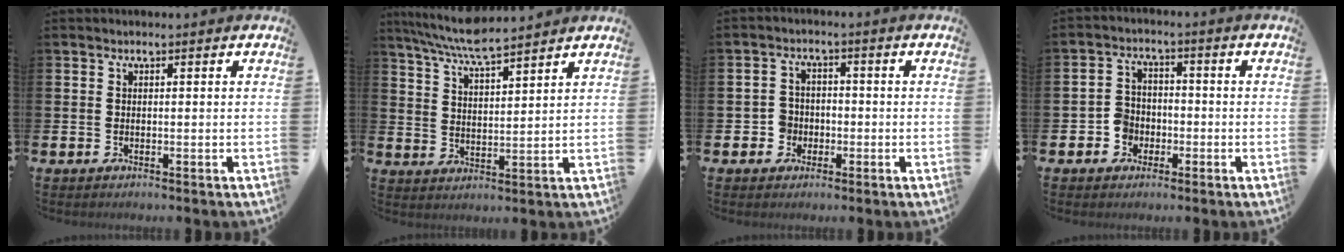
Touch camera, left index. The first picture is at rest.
{"total": 6.7, "force": [6.4, 0.4, 2.0], "torque": [-0.063, -0.031, 0.116]}
{"total": 3.2, "force": [-1.3, 2.9, 0.4], "torque": [-0.016, 0.007, -0.032]}
{"total": 3.7, "force": [-1.7, 3.1, 0.8], "torque": [-0.029, 0.008, -0.037]}